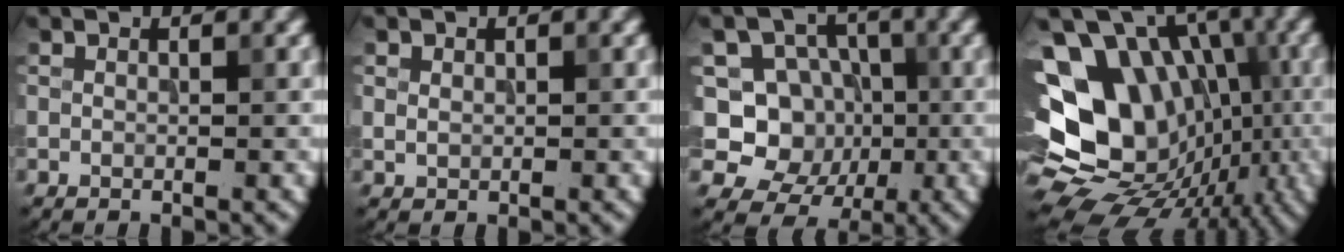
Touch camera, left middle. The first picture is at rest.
{"total": 0.9, "force": [0.3, 0.8, 0.4], "torque": [-0.008, -0.002, 0.009]}
{"total": 8.1, "force": [-0.4, 7.4, 3.3], "torque": [-0.051, 0.012, -0.034]}
{"total": 17.5, "force": [-0.1, 13.5, 11.1], "torque": [-0.175, 0.016, 0.010]}